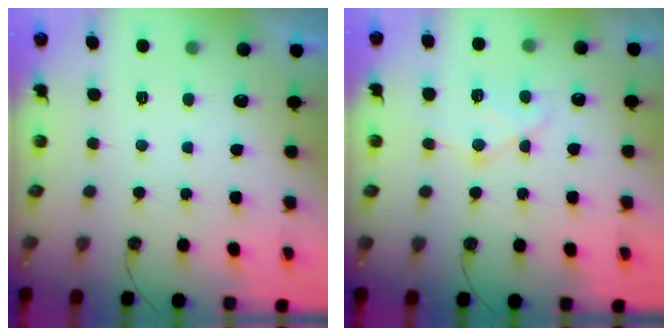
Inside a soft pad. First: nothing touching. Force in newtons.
{"total": 11.5, "press": 11.5, "slide": 0.7}